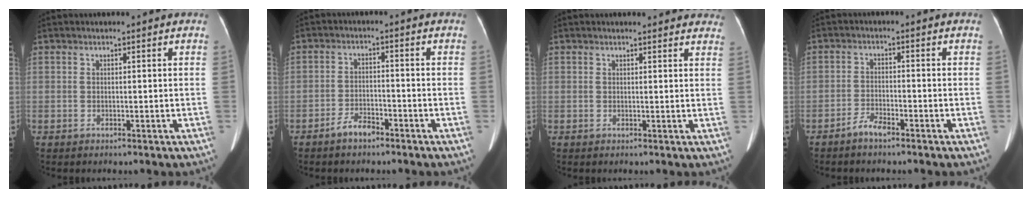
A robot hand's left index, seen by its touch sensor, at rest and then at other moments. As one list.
[{"total": 3.5, "force": [-2.8, 1.0, 1.8], "torque": [-0.038, 0.001, -0.051]}, {"total": 10.2, "force": [9.4, 2.6, 3.1], "torque": [-0.009, 0.003, 0.085]}, {"total": 2.8, "force": [-2.4, 0.6, 1.4], "torque": [-0.030, -0.001, -0.046]}]